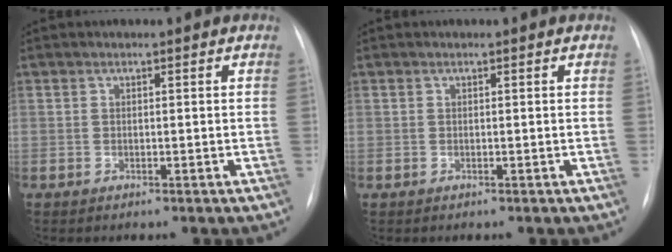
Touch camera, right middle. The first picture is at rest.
{"total": 0.0}